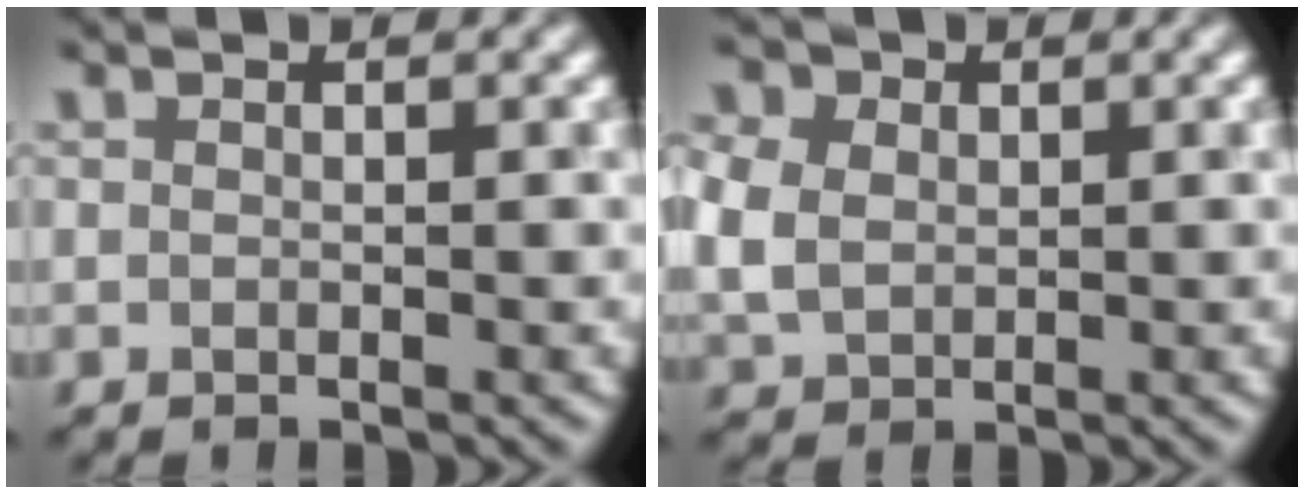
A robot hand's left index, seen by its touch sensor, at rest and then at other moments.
{"total": 6.4, "force": [1.7, 5.1, 3.5], "torque": [-0.100, 0.029, 0.028]}